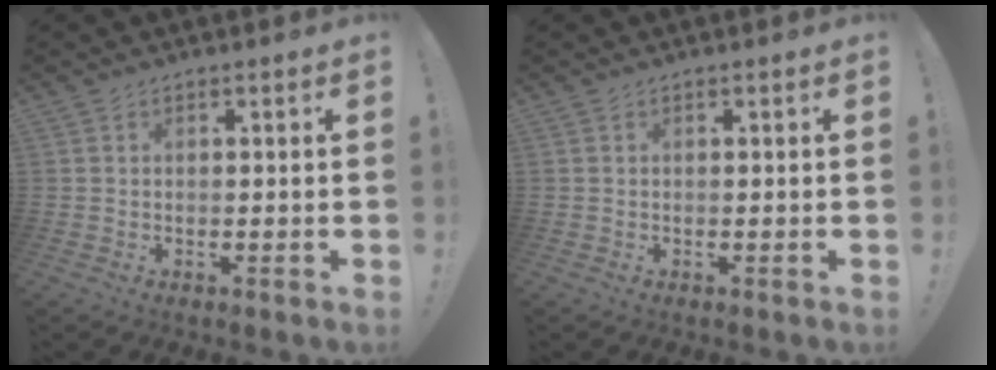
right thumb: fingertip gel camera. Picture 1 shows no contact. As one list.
[{"total": 0.0}]